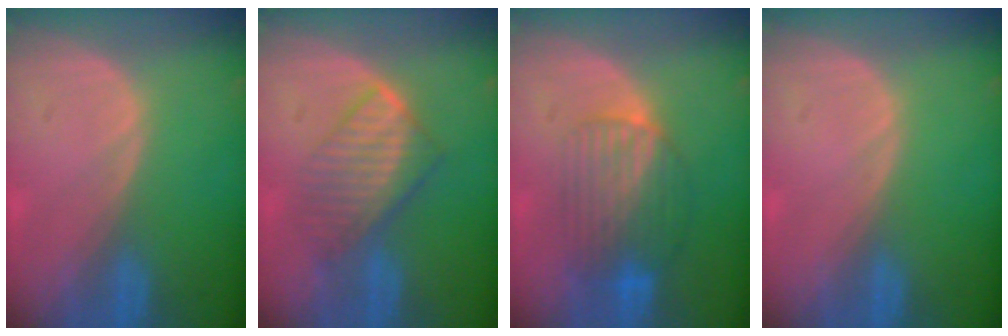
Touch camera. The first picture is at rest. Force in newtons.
{"total": 6.6, "press": 6.4, "slide": 1.8}
{"total": 7.4, "press": 7.2, "slide": 1.7}
{"total": 0.0}